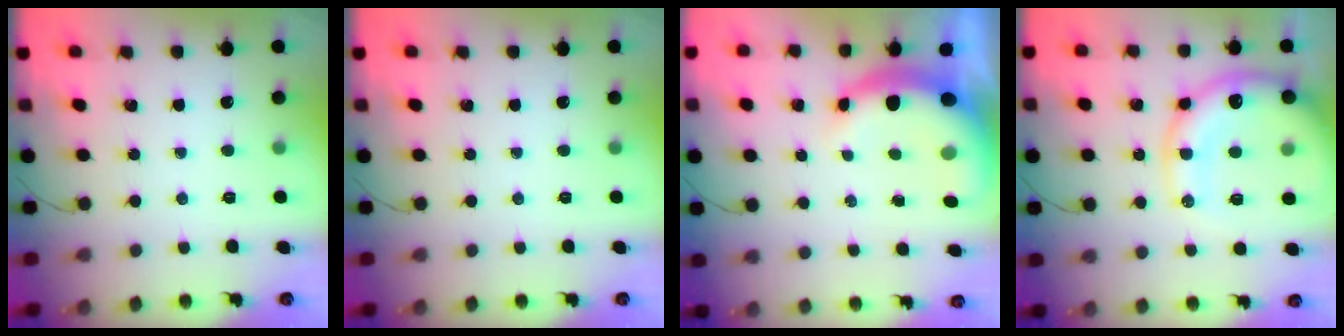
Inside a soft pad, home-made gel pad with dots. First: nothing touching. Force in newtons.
{"total": 0.0}
{"total": 10.0, "press": 9.8, "slide": 1.8}
{"total": 18.5, "press": 18.1, "slide": 3.8}